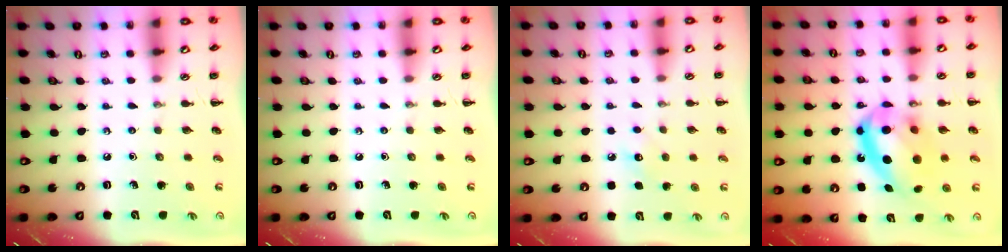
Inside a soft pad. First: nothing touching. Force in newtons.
{"total": 0.0}
{"total": 6.9, "press": 6.7, "slide": 1.6}
{"total": 18.2, "press": 17.7, "slide": 4.5}